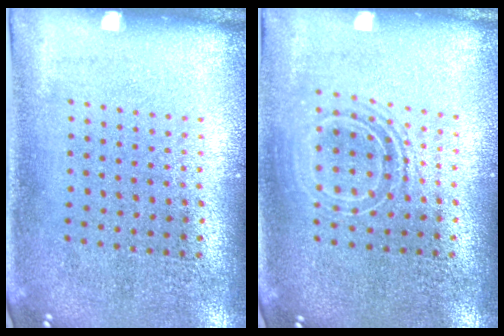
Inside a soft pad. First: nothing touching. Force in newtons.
{"total": 1.6, "press": 1.3, "slide": 0.9}